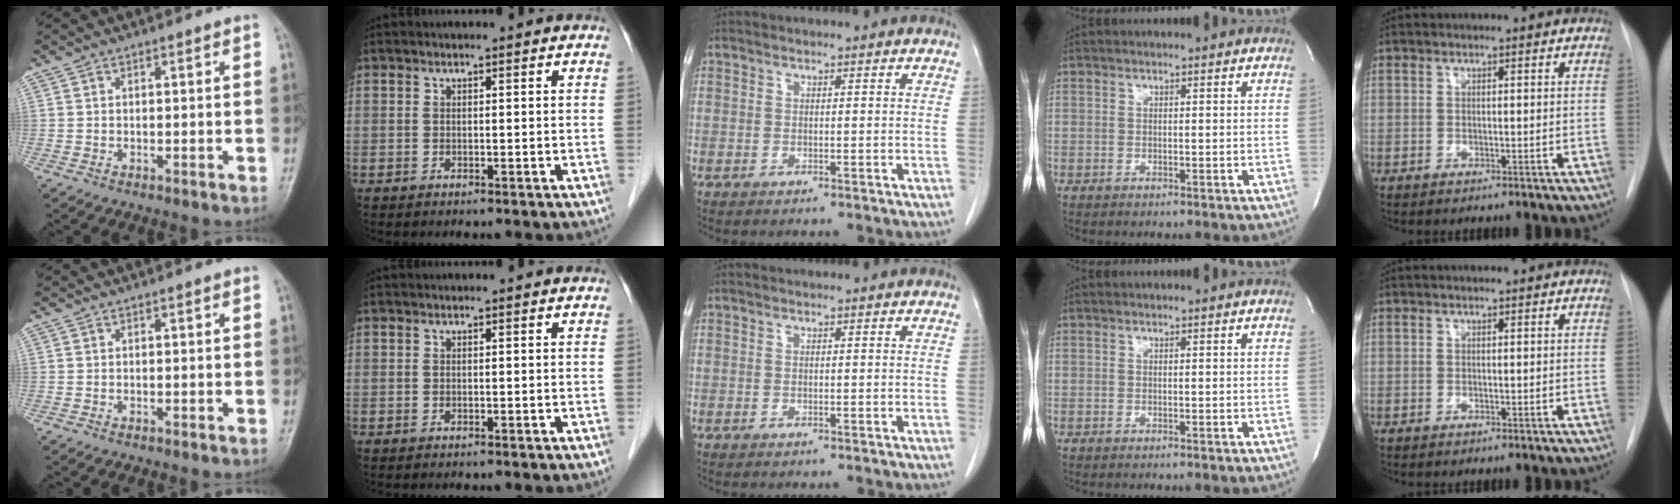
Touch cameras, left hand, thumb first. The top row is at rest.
{}